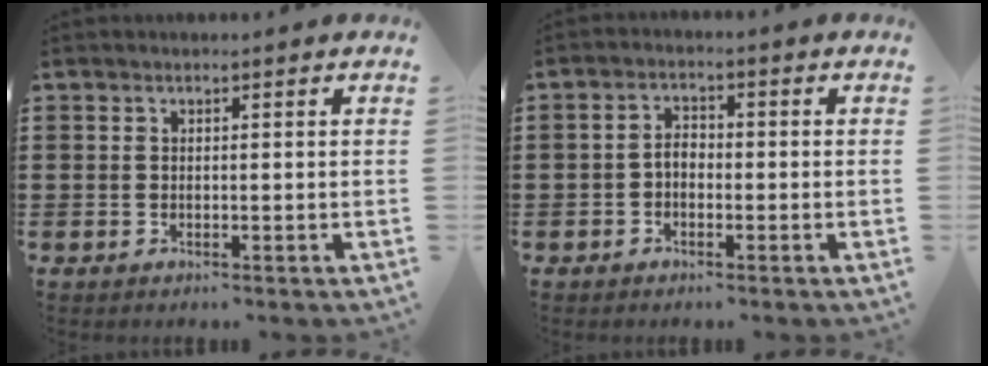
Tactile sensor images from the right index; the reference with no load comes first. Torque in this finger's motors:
{"motor_torque": [0.64, -0.45, 0.23, 0.05]}